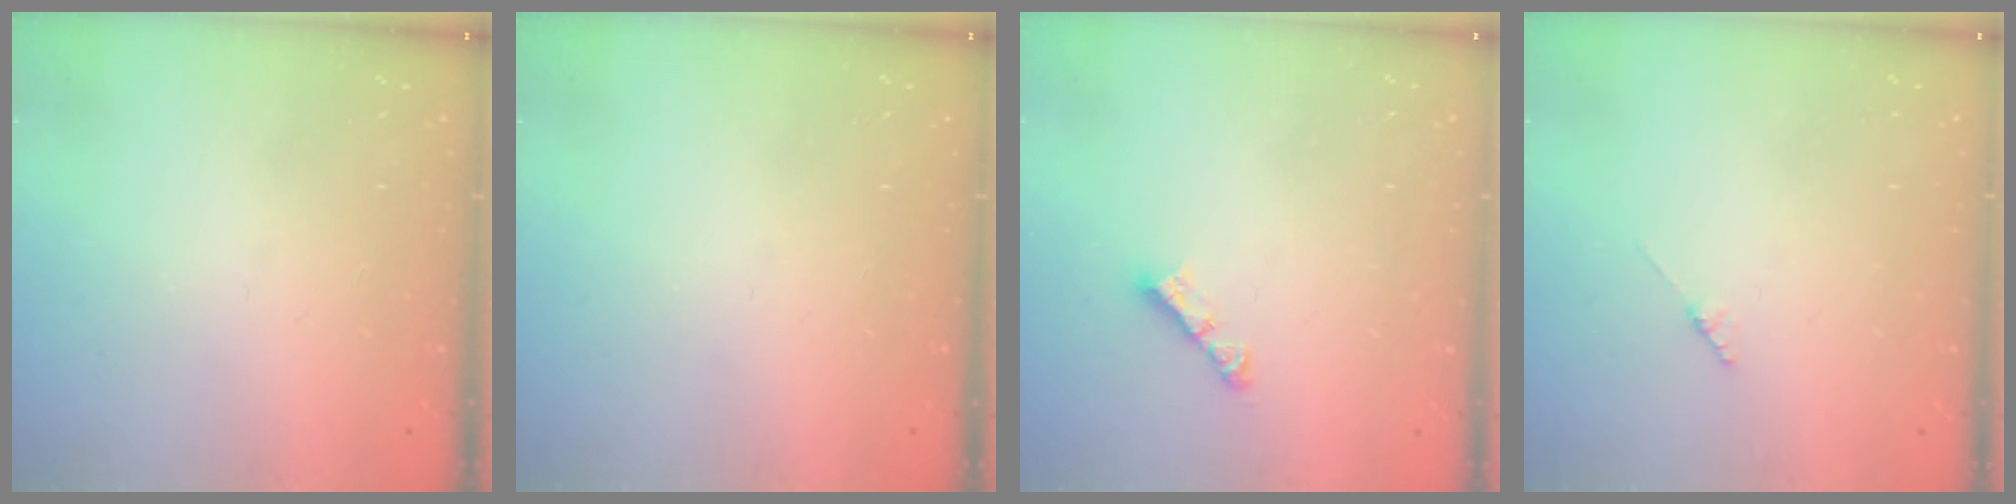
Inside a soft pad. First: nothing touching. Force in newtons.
{"total": 0.0}
{"total": 4.2, "press": 4.2, "slide": 0.3}
{"total": 1.8, "press": 1.7, "slide": 0.3}